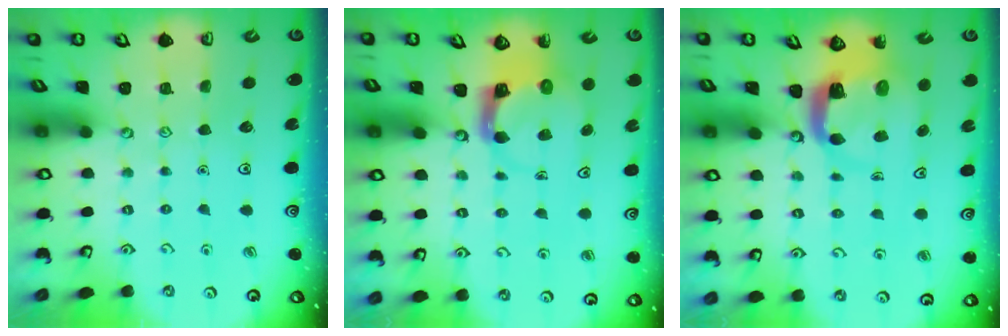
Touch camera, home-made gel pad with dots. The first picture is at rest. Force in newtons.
{"total": 3.9, "press": 3.9, "slide": 0.4}
{"total": 5.6, "press": 5.5, "slide": 0.9}